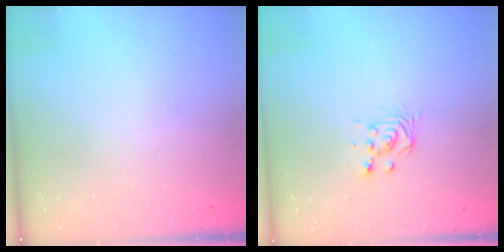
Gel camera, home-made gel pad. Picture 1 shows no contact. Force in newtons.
{"total": 3.8, "press": 3.8, "slide": 0.3}